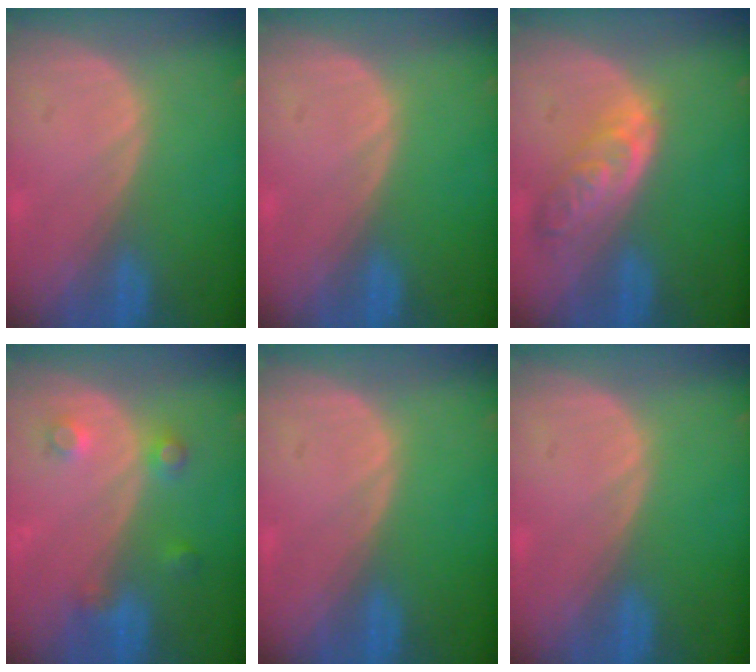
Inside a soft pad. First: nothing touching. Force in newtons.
{"total": 0.0}
{"total": 6.0, "press": 5.4, "slide": 2.7}
{"total": 3.6, "press": 3.4, "slide": 1.3}
{"total": 0.0}
{"total": 0.0}